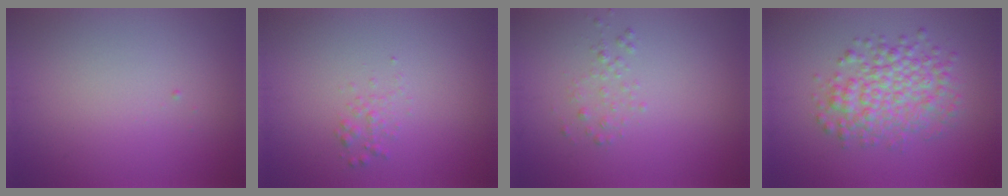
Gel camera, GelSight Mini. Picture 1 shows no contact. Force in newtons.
{"total": 1.0, "press": 1.0, "slide": 0.0}
{"total": 1.1, "press": 1.1, "slide": 0.1}
{"total": 5.2, "press": 5.2, "slide": 0.1}